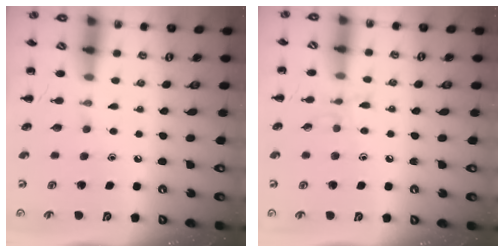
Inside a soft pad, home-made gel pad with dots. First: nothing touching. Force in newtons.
{"total": 6.7, "press": 6.5, "slide": 1.7}